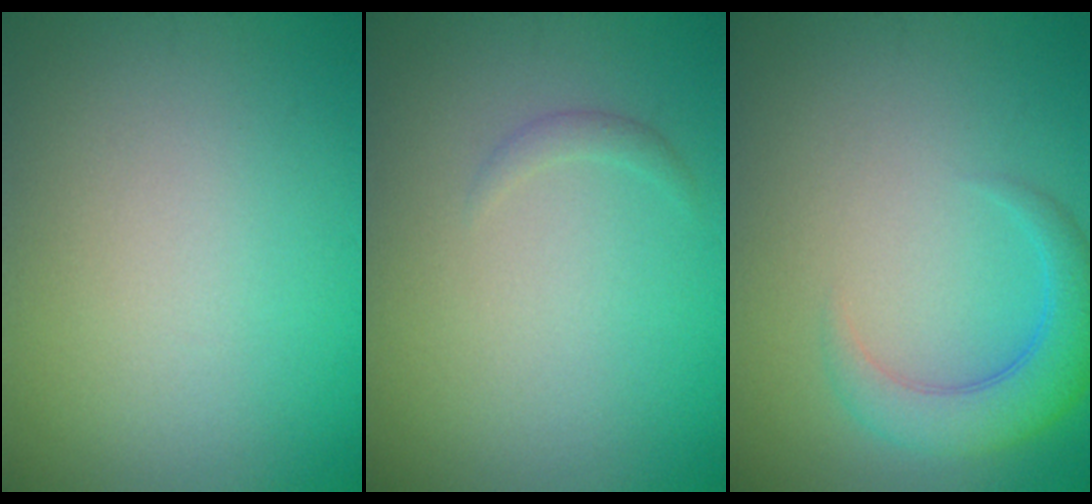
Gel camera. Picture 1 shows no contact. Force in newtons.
{"total": 0.7, "press": 0.7, "slide": 0.0}
{"total": 3.8, "press": 3.8, "slide": 0.3}